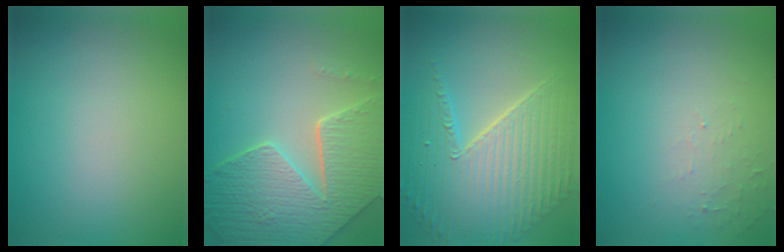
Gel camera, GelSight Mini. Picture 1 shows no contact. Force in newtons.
{"total": 8.6, "press": 6.1, "slide": 6.0}
{"total": 7.1, "press": 5.6, "slide": 4.4}
{"total": 1.2, "press": 1.2, "slide": 0.3}